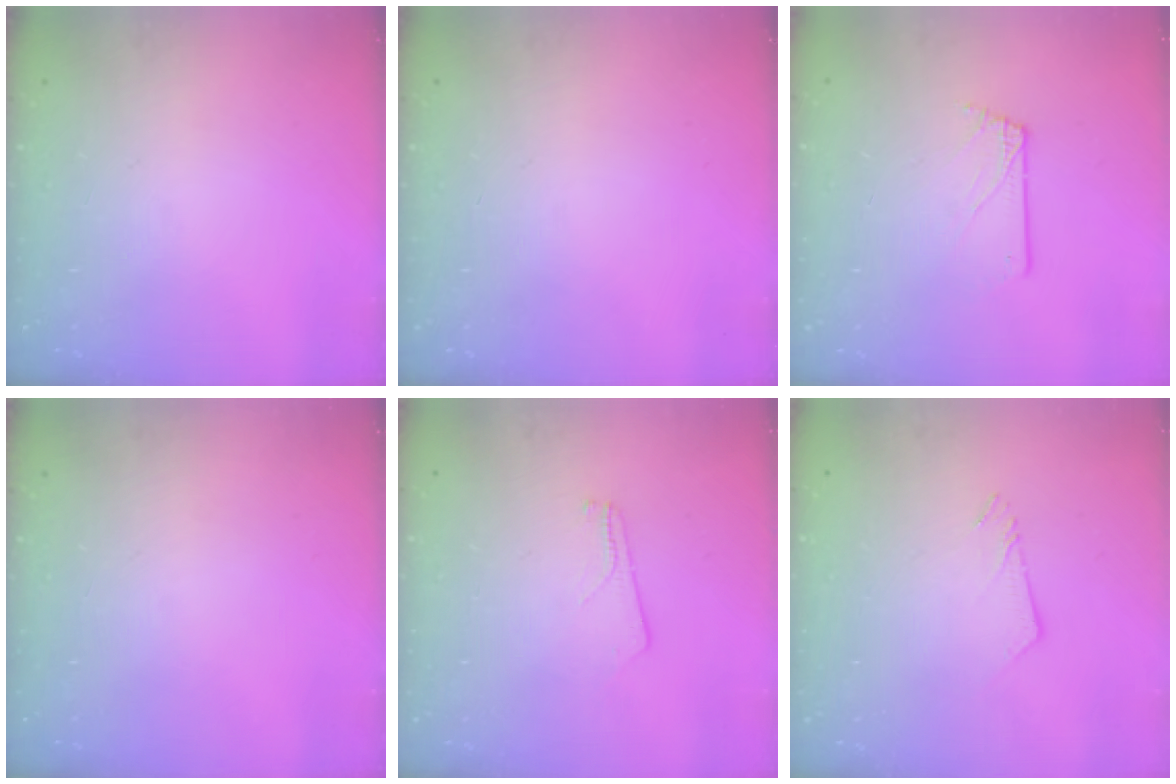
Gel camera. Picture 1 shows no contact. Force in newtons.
{"total": 0.0}
{"total": 1.1, "press": 1.1, "slide": 0.2}
{"total": 0.0}
{"total": 2.6, "press": 2.6, "slide": 0.3}
{"total": 2.4, "press": 2.4, "slide": 0.3}